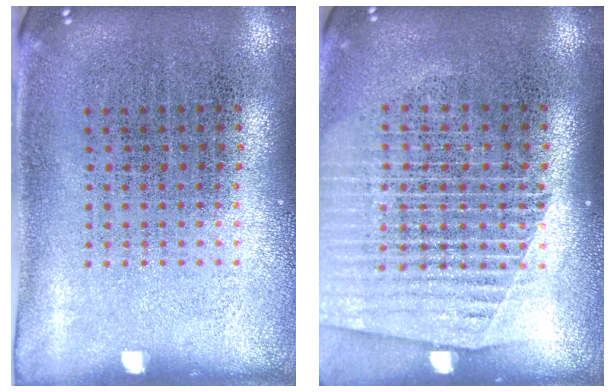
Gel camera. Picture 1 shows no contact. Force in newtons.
{"total": 1.6, "press": 1.5, "slide": 0.5}